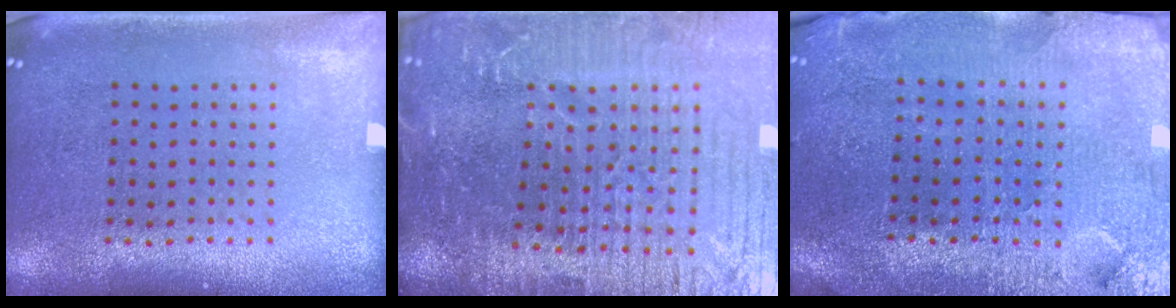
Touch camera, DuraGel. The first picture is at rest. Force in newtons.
{"total": 6.6, "press": 5.8, "slide": 3.3}
{"total": 3.7, "press": 3.5, "slide": 1.2}